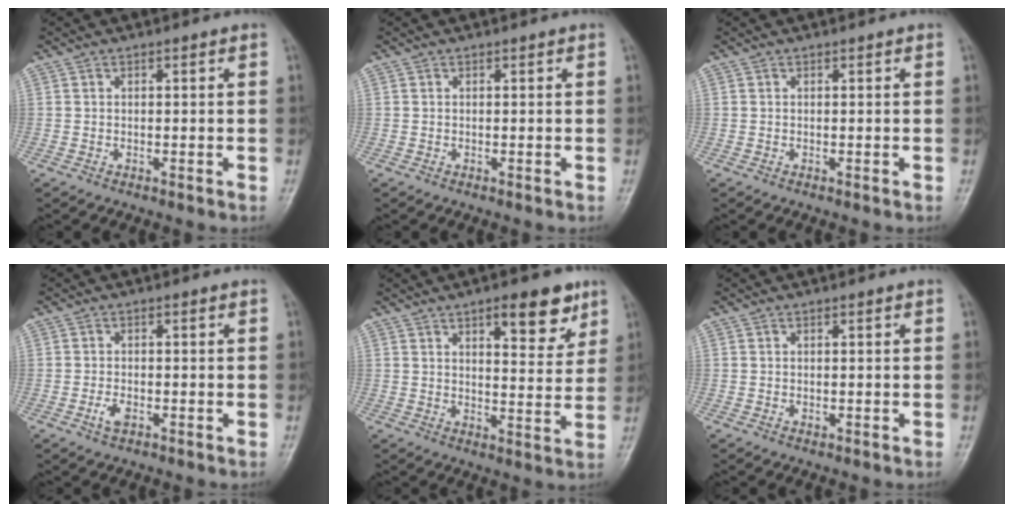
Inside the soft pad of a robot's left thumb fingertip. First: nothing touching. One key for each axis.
{"total": 0.0}
{"total": 0.0}
{"total": 2.5, "fx": -1.1, "fy": 1.2, "fz": 1.8, "tx": -0.039, "ty": 0.007, "tz": -0.019}
{"total": 10.1, "fx": 5.9, "fy": 3.8, "fz": 7.2, "tx": -0.072, "ty": -0.032, "tz": 0.083}
{"total": 0.6, "fx": 0.0, "fy": 0.4, "fz": 0.5, "tx": -0.006, "ty": 0.001, "tz": 0.001}